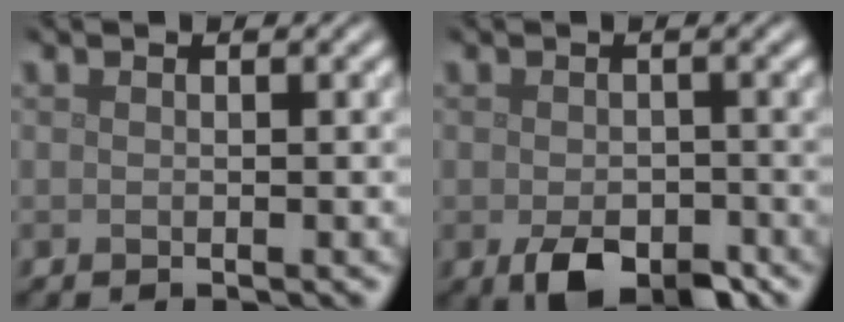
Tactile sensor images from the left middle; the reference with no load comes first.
{"total": 5.0, "force": [-2.5, 2.8, 3.3], "torque": [-0.058, -0.015, -0.037]}